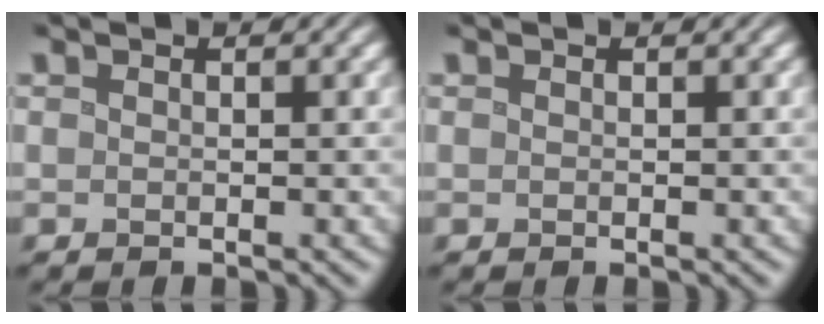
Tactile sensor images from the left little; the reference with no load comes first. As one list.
[{"total": 0.0}]